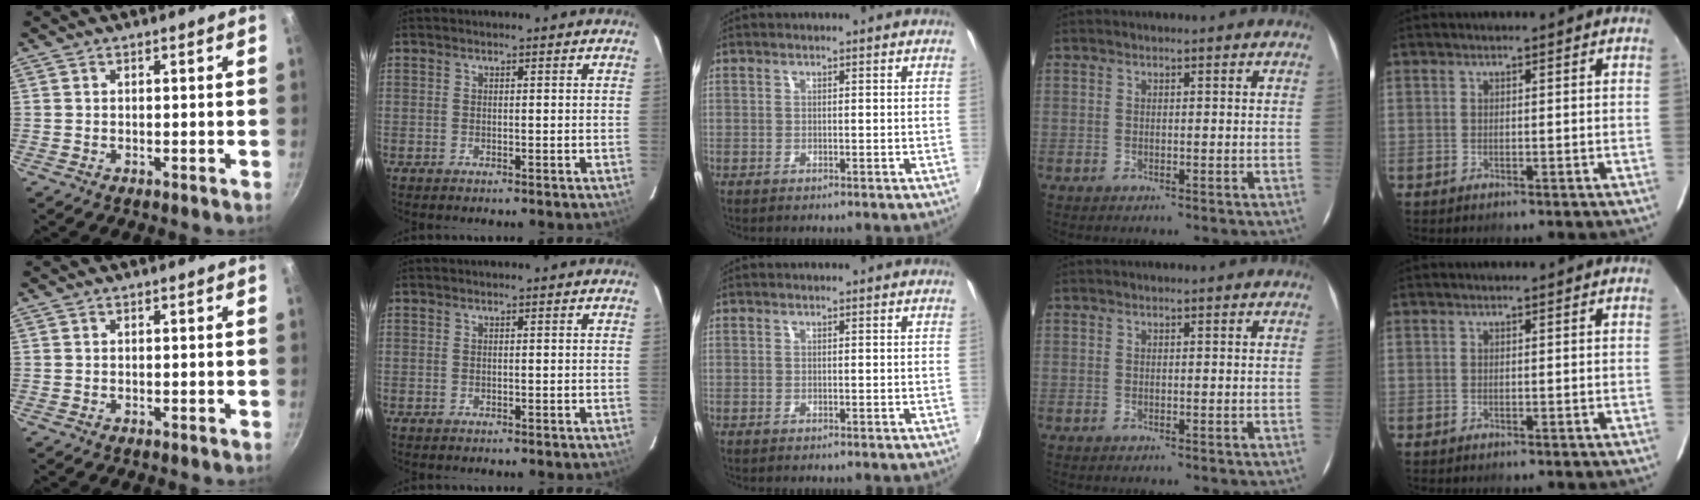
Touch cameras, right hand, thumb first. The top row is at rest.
{}